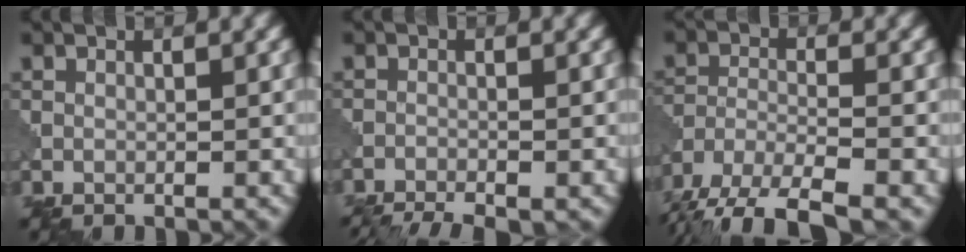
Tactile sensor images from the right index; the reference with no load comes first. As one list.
[{"total": 6.7, "force": [-5.9, 1.6, 2.8], "torque": [-0.044, -0.019, -0.084]}, {"total": 8.3, "force": [-6.3, 2.7, 4.8], "torque": [-0.087, -0.013, -0.118]}]